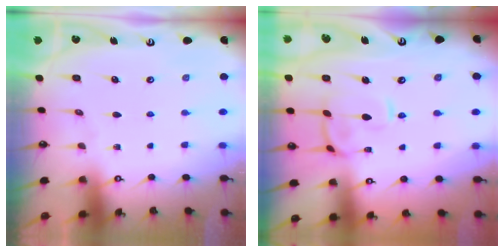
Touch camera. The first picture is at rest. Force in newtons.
{"total": 4.4, "press": 4.2, "slide": 1.3}